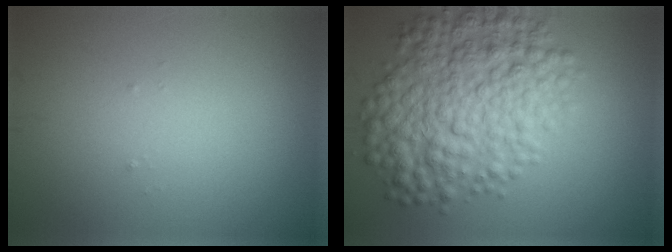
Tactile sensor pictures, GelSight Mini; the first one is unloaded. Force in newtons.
{"total": 9.3, "press": 9.3, "slide": 0.2}